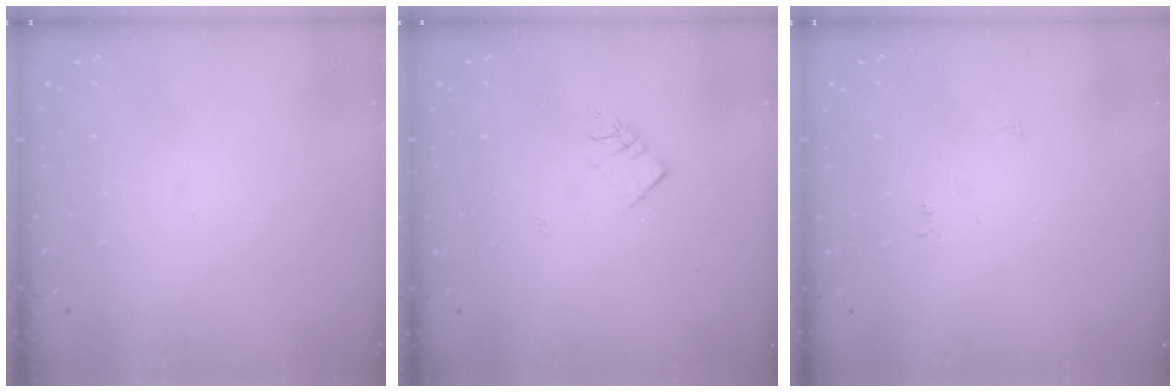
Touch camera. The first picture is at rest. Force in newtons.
{"total": 5.4, "press": 5.4, "slide": 0.1}
{"total": 4.5, "press": 4.5, "slide": 0.5}